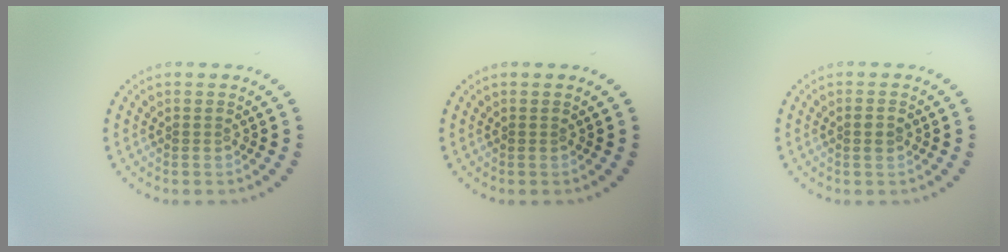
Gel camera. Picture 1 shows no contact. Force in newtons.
{"total": 0.0}
{"total": 1.2, "press": 1.1, "slide": 0.4}